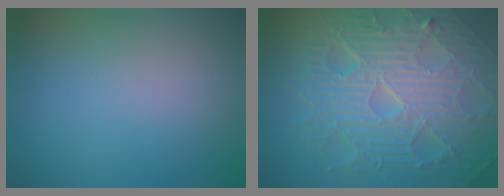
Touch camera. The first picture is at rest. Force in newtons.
{"total": 10.8, "press": 7.0, "slide": 8.2}